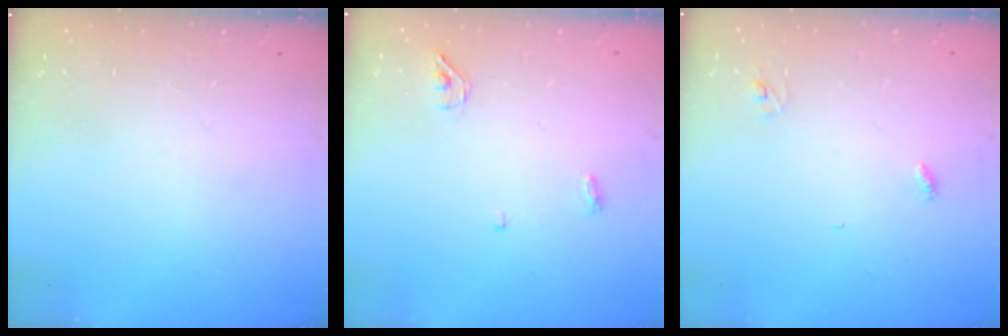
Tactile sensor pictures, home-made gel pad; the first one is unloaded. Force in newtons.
{"total": 3.2, "press": 3.0, "slide": 1.2}
{"total": 2.8, "press": 2.8, "slide": 0.3}